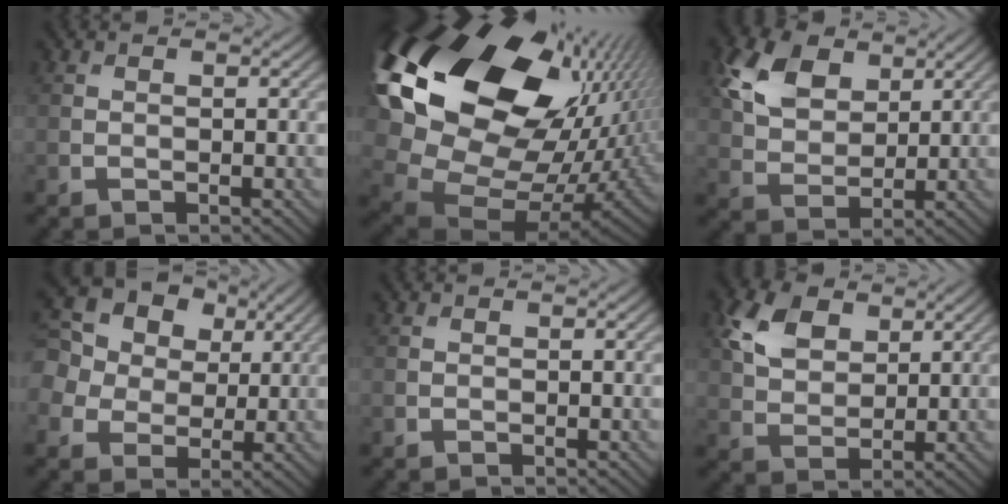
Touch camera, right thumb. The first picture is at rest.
{"total": 21.9, "force": [8.0, 15.0, 13.8], "torque": [-0.315, -0.009, 0.176]}
{"total": 8.4, "force": [4.1, 5.3, 5.1], "torque": [-0.132, 0.005, 0.078]}
{"total": 13.9, "force": [4.6, 11.5, 6.2], "torque": [-0.203, 0.038, 0.085]}
{"total": 0.0}
{"total": 6.8, "force": [3.3, 4.4, 4.1], "torque": [-0.104, 0.004, 0.063]}